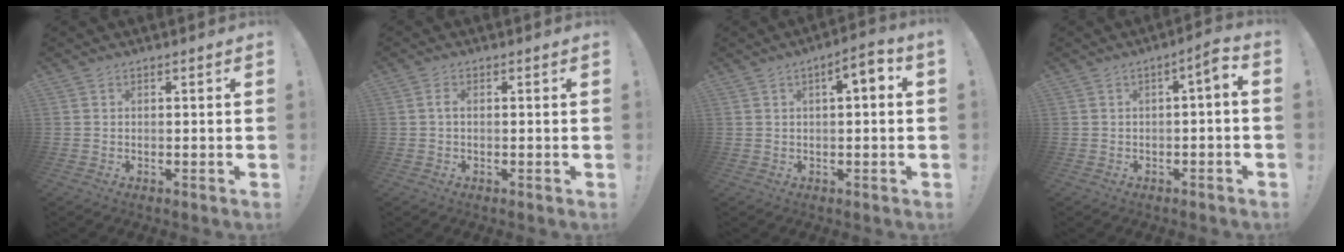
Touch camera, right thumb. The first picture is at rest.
{"total": 1.5, "force": [0.0, 0.7, 1.3], "torque": [-0.027, 0.005, -0.002]}
{"total": 4.6, "force": [0.2, 1.0, 4.5], "torque": [-0.058, -0.004, -0.003]}
{"total": 4.0, "force": [-0.5, 0.7, 4.0], "torque": [-0.055, -0.001, -0.013]}